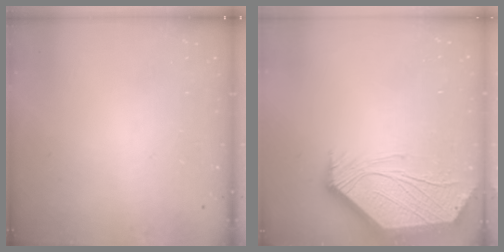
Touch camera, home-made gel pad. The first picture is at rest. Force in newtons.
{"total": 3.3, "press": 3.2, "slide": 0.5}